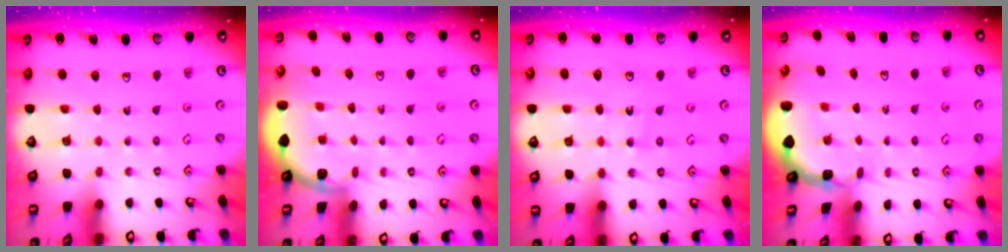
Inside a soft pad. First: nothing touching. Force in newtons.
{"total": 1.9, "press": 1.9, "slide": 0.0}
{"total": 10.8, "press": 10.3, "slide": 3.0}
{"total": 1.0, "press": 1.0, "slide": 0.2}